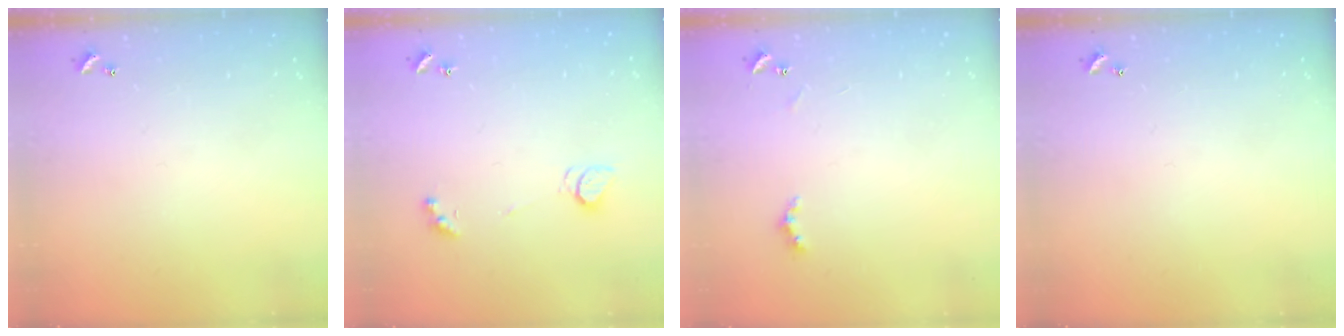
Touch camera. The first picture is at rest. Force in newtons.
{"total": 2.5, "press": 2.4, "slide": 0.5}
{"total": 2.6, "press": 2.5, "slide": 0.6}
{"total": 0.0}